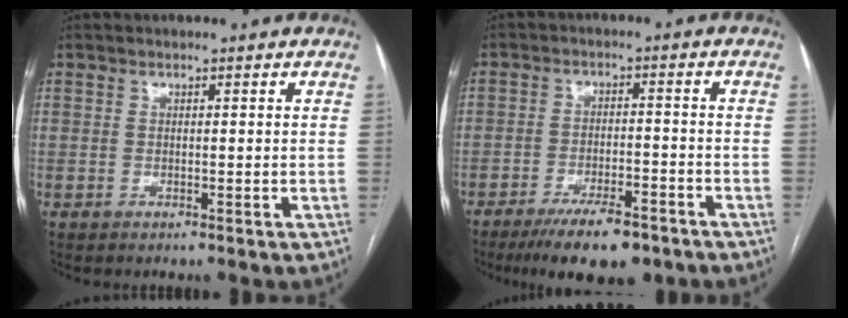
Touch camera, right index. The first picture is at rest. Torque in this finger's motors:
{"motor_torque": [0.17, -0.01, -0.20, -0.04]}